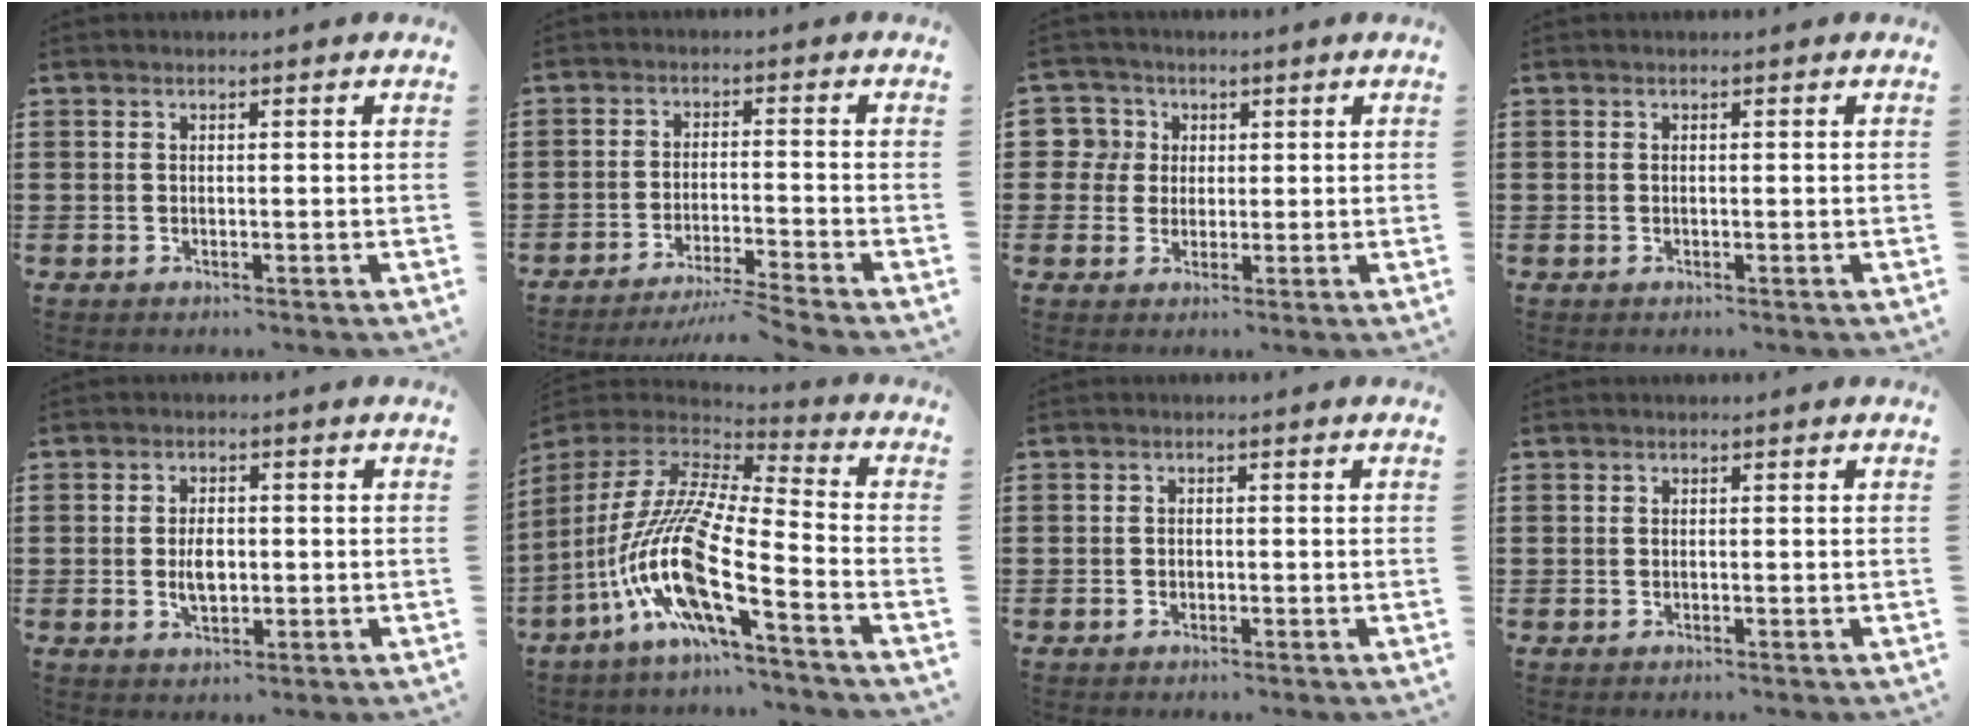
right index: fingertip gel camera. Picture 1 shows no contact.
{"total": 4.1, "force": [-3.8, -0.7, 1.3], "torque": [-0.031, -0.013, -0.080]}
{"total": 4.8, "force": [1.2, 4.7, 0.3], "torque": [-0.024, 0.011, 0.019]}
{"total": 0.0}
{"total": 3.6, "force": [-0.3, 2.0, 3.0], "torque": [-0.050, 0.000, -0.007]}
{"total": 14.9, "force": [-6.8, 2.6, 13.0], "torque": [-0.305, -0.025, -0.146]}
{"total": 0.7, "force": [-0.3, 0.5, 0.3], "torque": [-0.008, 0.000, -0.007]}
{"total": 0.0}